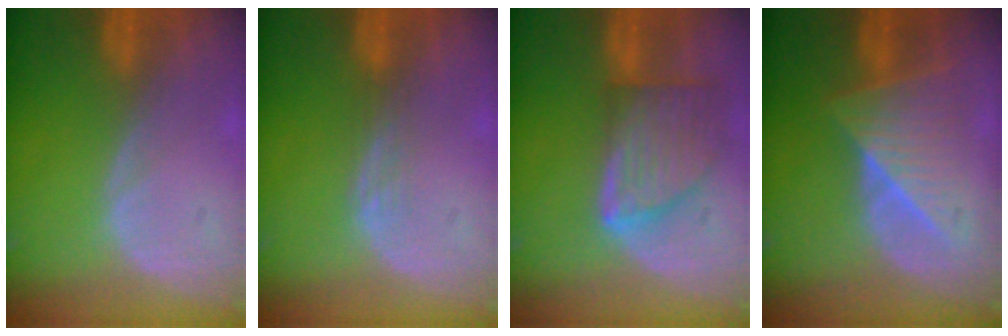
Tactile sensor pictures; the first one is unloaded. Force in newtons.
{"total": 1.5, "press": 1.5, "slide": 0.3}
{"total": 8.2, "press": 7.3, "slide": 3.7}
{"total": 7.0, "press": 7.0, "slide": 0.2}